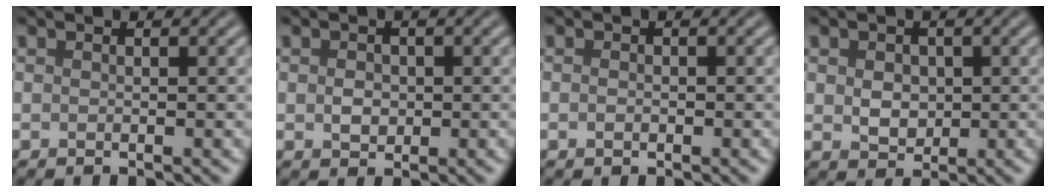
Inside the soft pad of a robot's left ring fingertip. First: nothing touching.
{"total": 1.6, "force": [0.0, 1.3, 1.0], "torque": [-0.018, -0.003, 0.000]}
{"total": 0.7, "force": [-0.2, 0.5, 0.5], "torque": [-0.009, -0.002, -0.004]}
{"total": 2.6, "force": [0.3, 2.0, 1.6], "torque": [-0.029, -0.002, 0.005]}